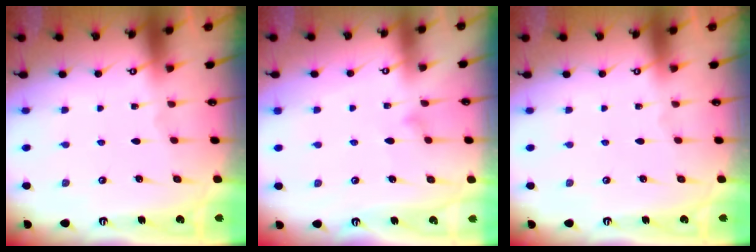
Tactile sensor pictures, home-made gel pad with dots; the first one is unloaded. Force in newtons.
{"total": 8.0, "press": 8.0, "slide": 0.5}
{"total": 0.0}